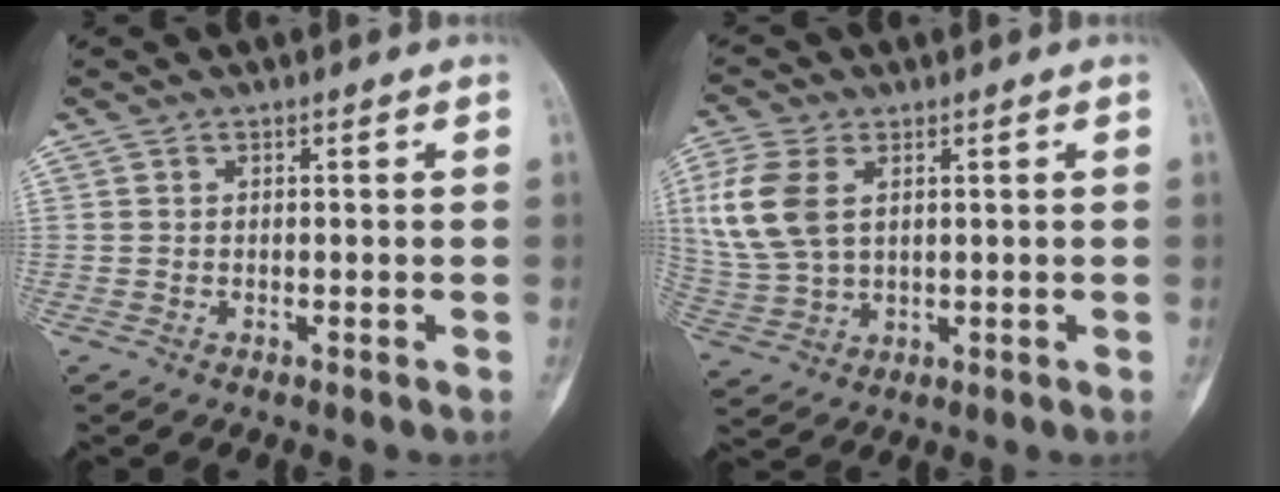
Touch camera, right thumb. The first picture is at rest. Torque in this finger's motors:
{"motor_torque": [0.51, 1.02, 0.95, 0.04, -0.04]}